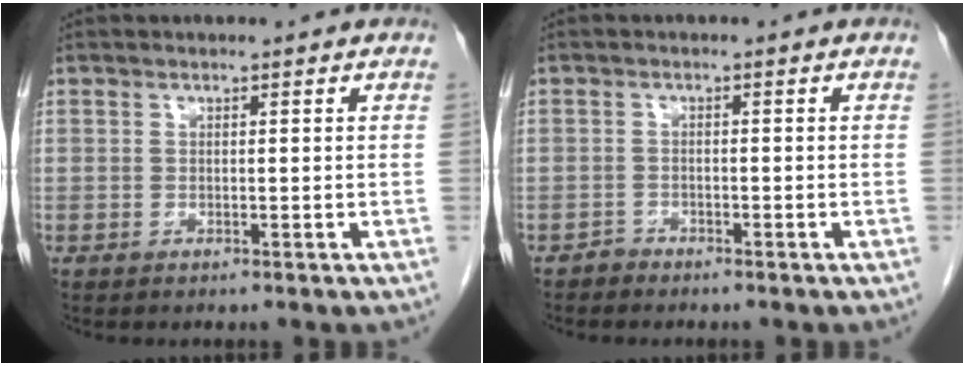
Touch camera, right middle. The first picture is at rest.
{"total": 1.0, "force": [-0.9, 0.3, -0.2], "torque": [0.005, 0.001, -0.020]}